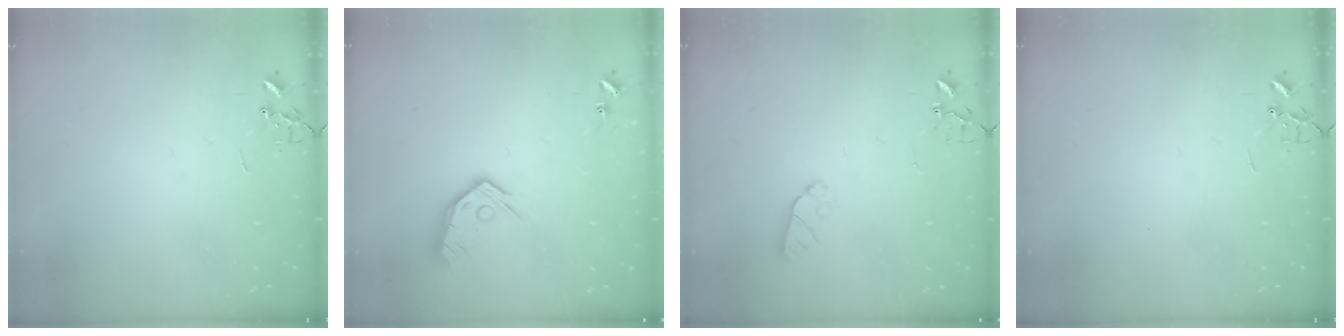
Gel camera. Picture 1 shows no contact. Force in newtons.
{"total": 12.2, "press": 12.1, "slide": 1.5}
{"total": 6.2, "press": 6.2, "slide": 0.0}
{"total": 0.0}